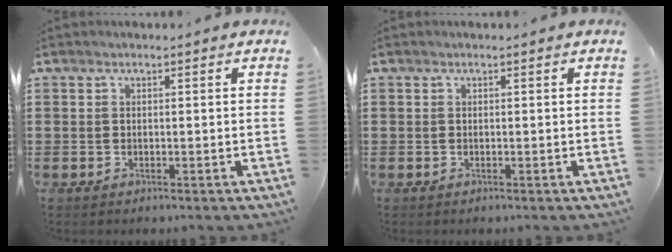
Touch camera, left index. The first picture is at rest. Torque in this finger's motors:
{"motor_torque": [-0.01, 0.01, 0.00, 0.00]}